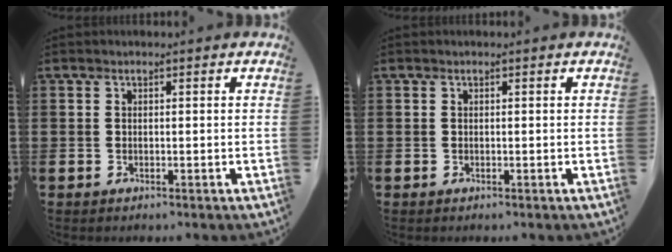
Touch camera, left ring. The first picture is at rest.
{"total": 0.0}